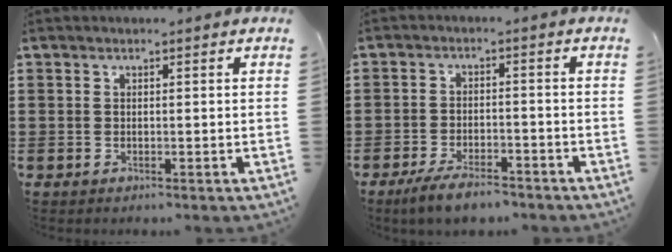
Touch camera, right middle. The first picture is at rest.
{"total": 4.6, "force": [-4.0, 1.0, 2.0], "torque": [-0.046, 0.000, -0.080]}